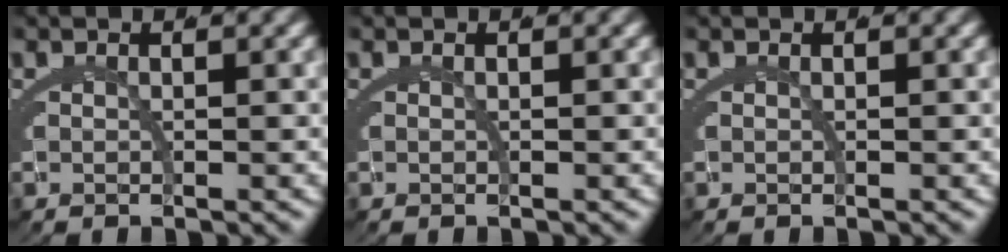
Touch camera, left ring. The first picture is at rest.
{"total": 0.0}
{"total": 0.0}